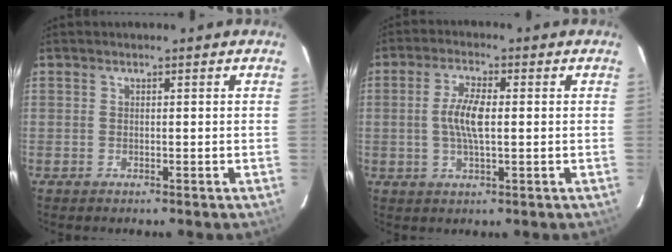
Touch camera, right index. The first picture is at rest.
{"total": 6.1, "force": [0.1, 1.9, 5.8], "torque": [-0.114, 0.005, 0.002]}